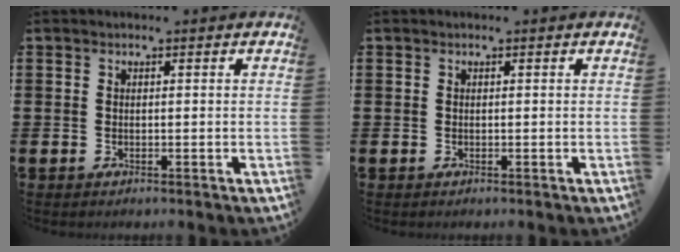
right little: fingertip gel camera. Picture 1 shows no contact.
{"total": 0.0}